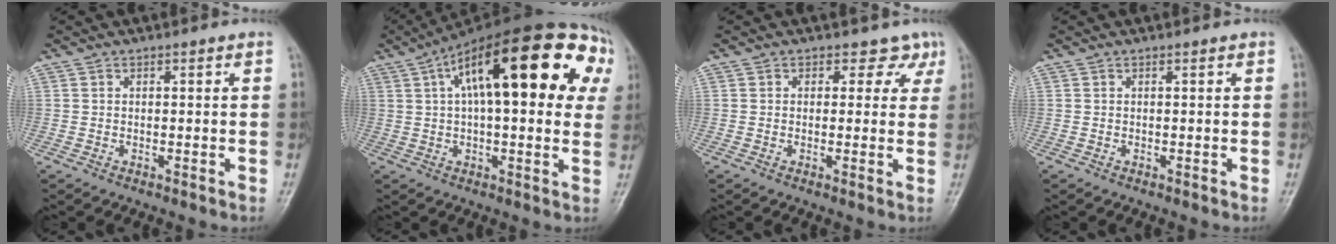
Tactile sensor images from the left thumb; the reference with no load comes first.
{"total": 28.2, "force": [8.5, 10.8, 24.6], "torque": [-0.344, 0.051, 0.114]}
{"total": 3.5, "force": [2.0, 2.8, 0.5], "torque": [0.027, -0.007, 0.013]}
{"total": 0.0}